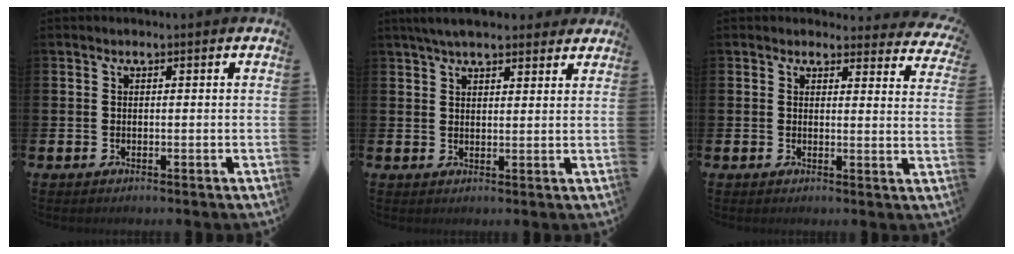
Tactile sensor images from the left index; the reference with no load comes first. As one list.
[{"total": 5.0, "force": [4.5, 1.3, 1.8], "torque": [-0.040, -0.010, 0.083]}, {"total": 2.6, "force": [2.5, 0.9, -0.1], "torque": [0.014, -0.022, 0.038]}]